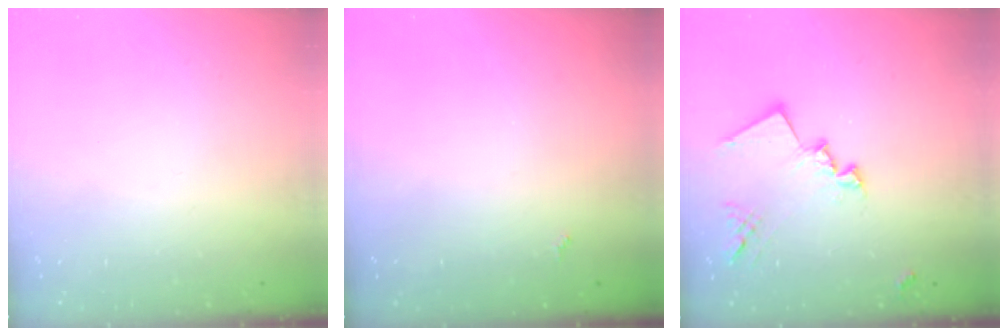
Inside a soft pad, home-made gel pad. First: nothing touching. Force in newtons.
{"total": 2.1, "press": 2.1, "slide": 0.4}
{"total": 15.6, "press": 15.5, "slide": 1.2}